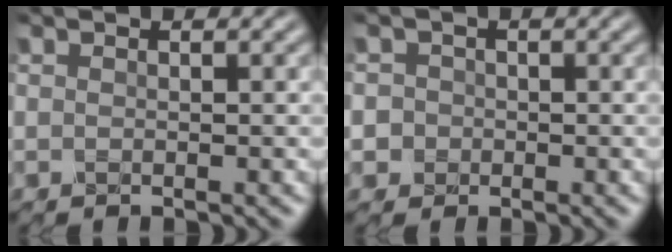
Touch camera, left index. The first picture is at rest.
{"total": 2.6, "force": [-0.2, 2.5, 0.7], "torque": [0.007, 0.013, -0.023]}